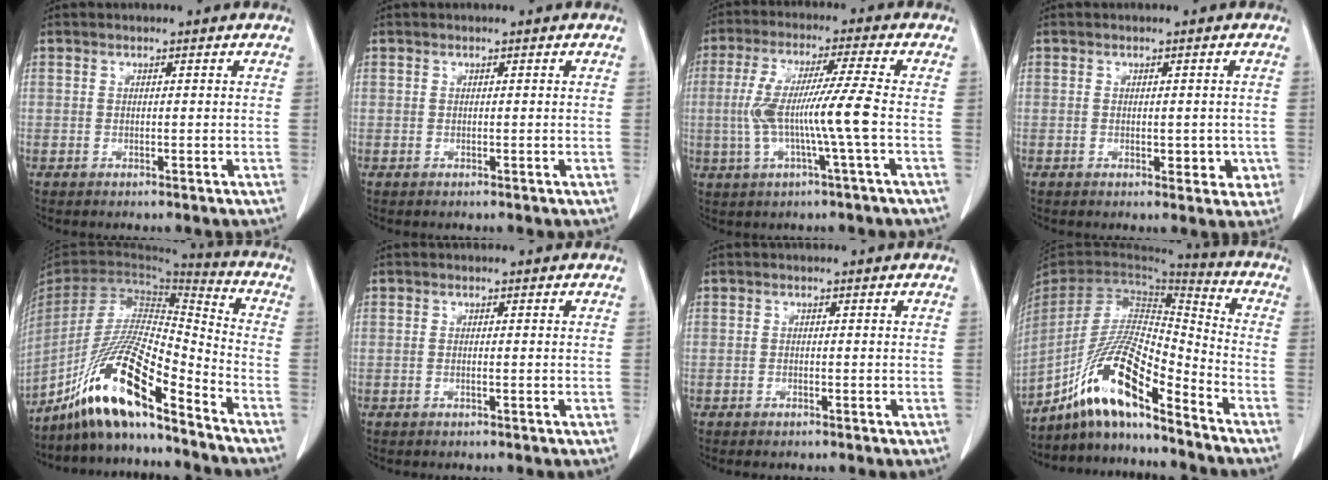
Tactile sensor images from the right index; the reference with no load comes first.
{"total": 0.0}
{"total": 9.6, "force": [-1.3, -0.9, 9.5], "torque": [-0.193, 0.010, -0.022]}
{"total": 3.2, "force": [-0.6, 1.9, 2.5], "torque": [-0.017, 0.000, -0.001]}
{"total": 16.0, "force": [-11.6, 1.3, 10.9], "torque": [-0.211, -0.004, -0.214]}
{"total": 0.0}
{"total": 0.6, "force": [-0.4, 0.2, 0.3], "torque": [-0.012, -0.002, -0.003]}
{"total": 15.5, "force": [-11.0, 1.6, 10.7], "torque": [-0.208, 0.002, -0.202]}